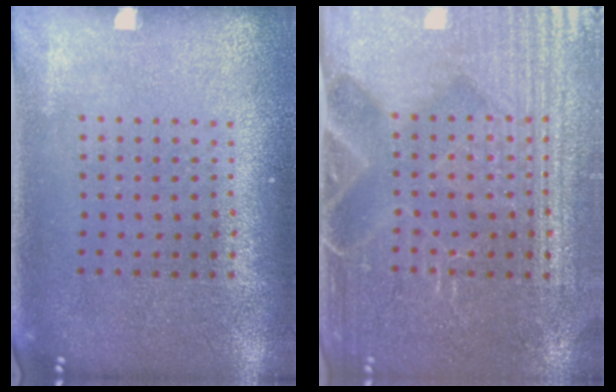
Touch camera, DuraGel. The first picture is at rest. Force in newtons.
{"total": 4.7, "press": 4.5, "slide": 1.5}